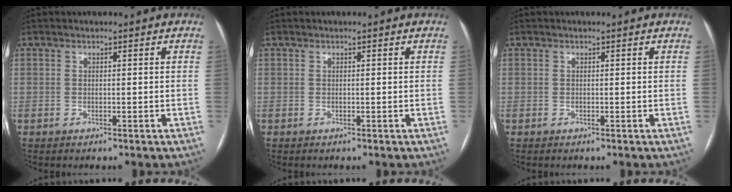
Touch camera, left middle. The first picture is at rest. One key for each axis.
{"total": 0.0}
{"total": 0.0}